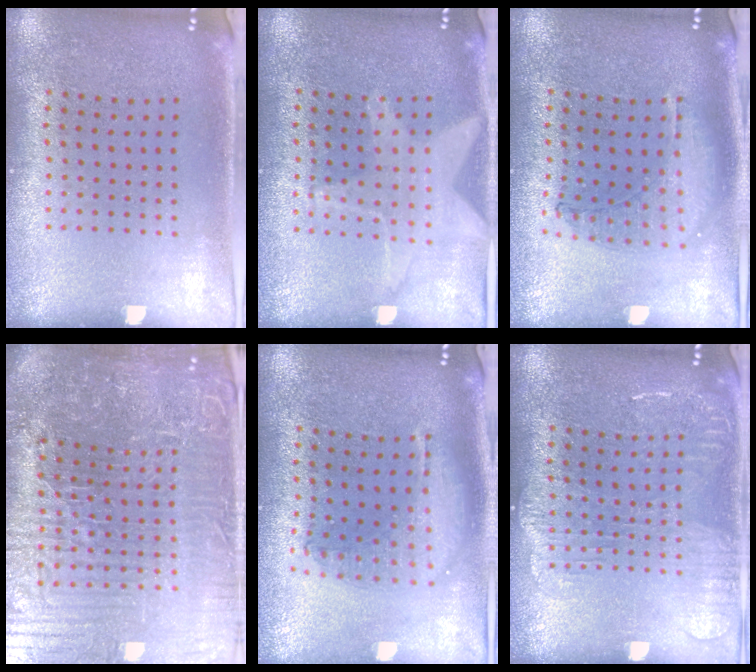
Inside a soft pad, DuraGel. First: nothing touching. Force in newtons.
{"total": 1.1, "press": 1.1, "slide": 0.1}
{"total": 0.9, "press": 0.9, "slide": 0.3}
{"total": 7.4, "press": 6.6, "slide": 3.5}
{"total": 1.8, "press": 1.5, "slide": 0.9}
{"total": 2.2, "press": 2.2, "slide": 0.3}